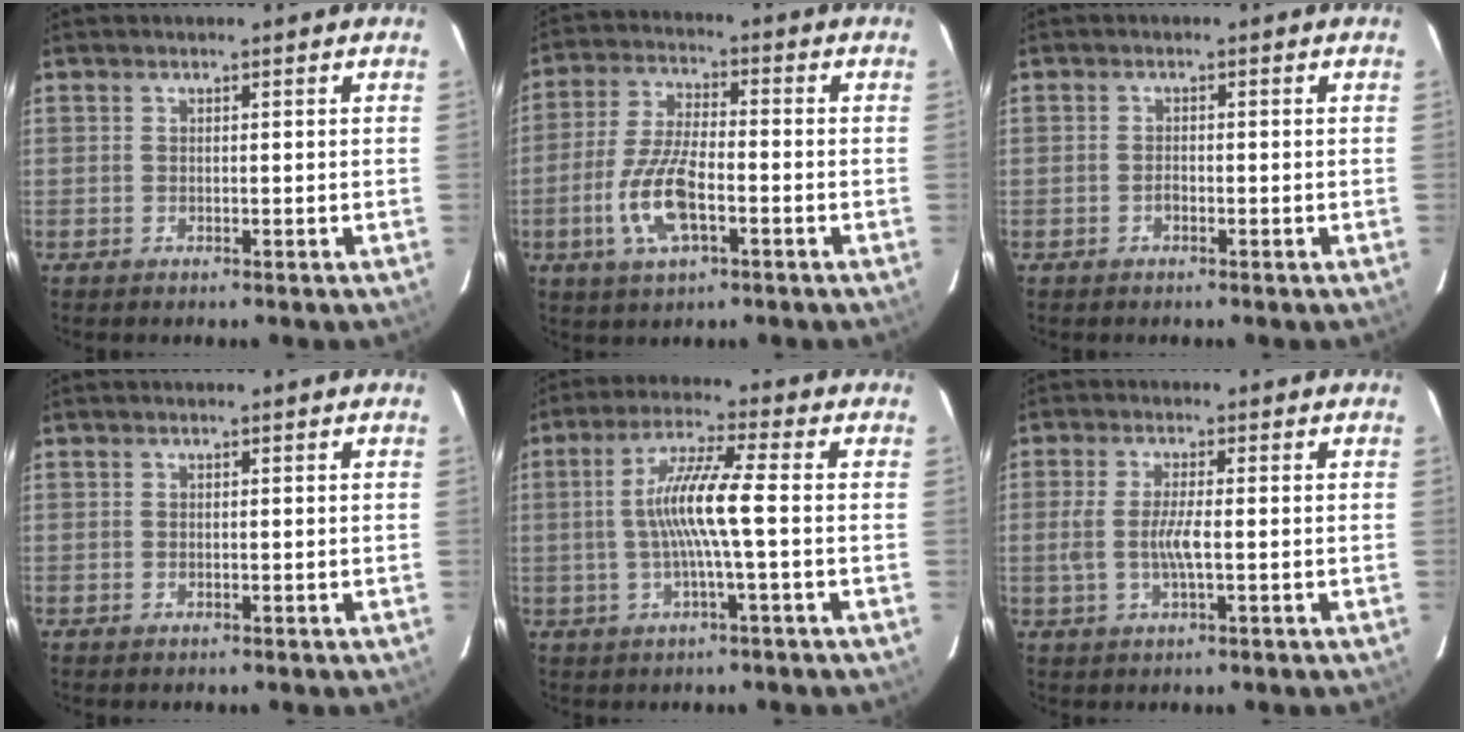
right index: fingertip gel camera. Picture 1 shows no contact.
{"total": 10.9, "force": [-3.9, 3.7, 9.4], "torque": [-0.200, -0.003, -0.076]}
{"total": 0.9, "force": [-0.6, 0.4, 0.4], "torque": [-0.007, 0.002, -0.013]}
{"total": 0.0}
{"total": 9.0, "force": [-0.9, -0.4, 8.9], "torque": [-0.177, 0.006, -0.016]}
{"total": 5.0, "force": [-0.8, 0.6, 4.9], "torque": [-0.099, -0.004, -0.014]}